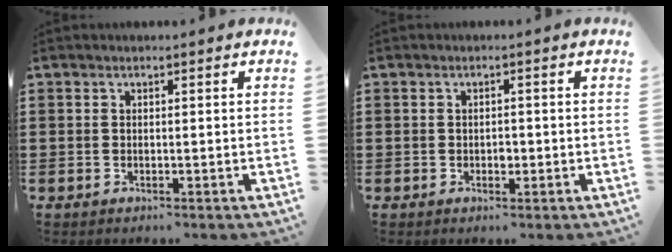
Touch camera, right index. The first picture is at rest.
{"total": 1.2, "force": [-0.3, 0.8, 0.9], "torque": [-0.018, 0.000, -0.005]}